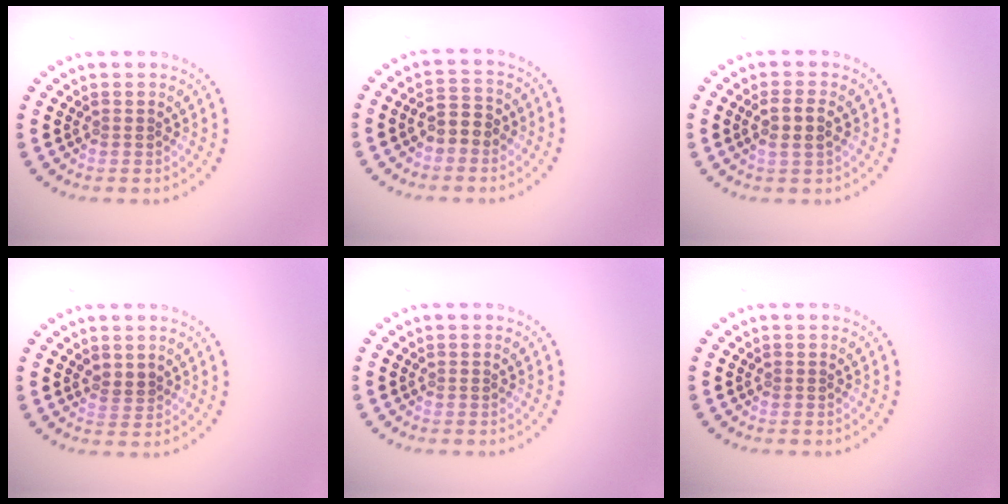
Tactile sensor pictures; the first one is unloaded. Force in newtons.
{"total": 2.4, "press": 2.3, "slide": 0.6}
{"total": 2.1, "press": 2.0, "slide": 0.8}
{"total": 1.2, "press": 1.1, "slide": 0.6}
{"total": 0.0}
{"total": 0.0}